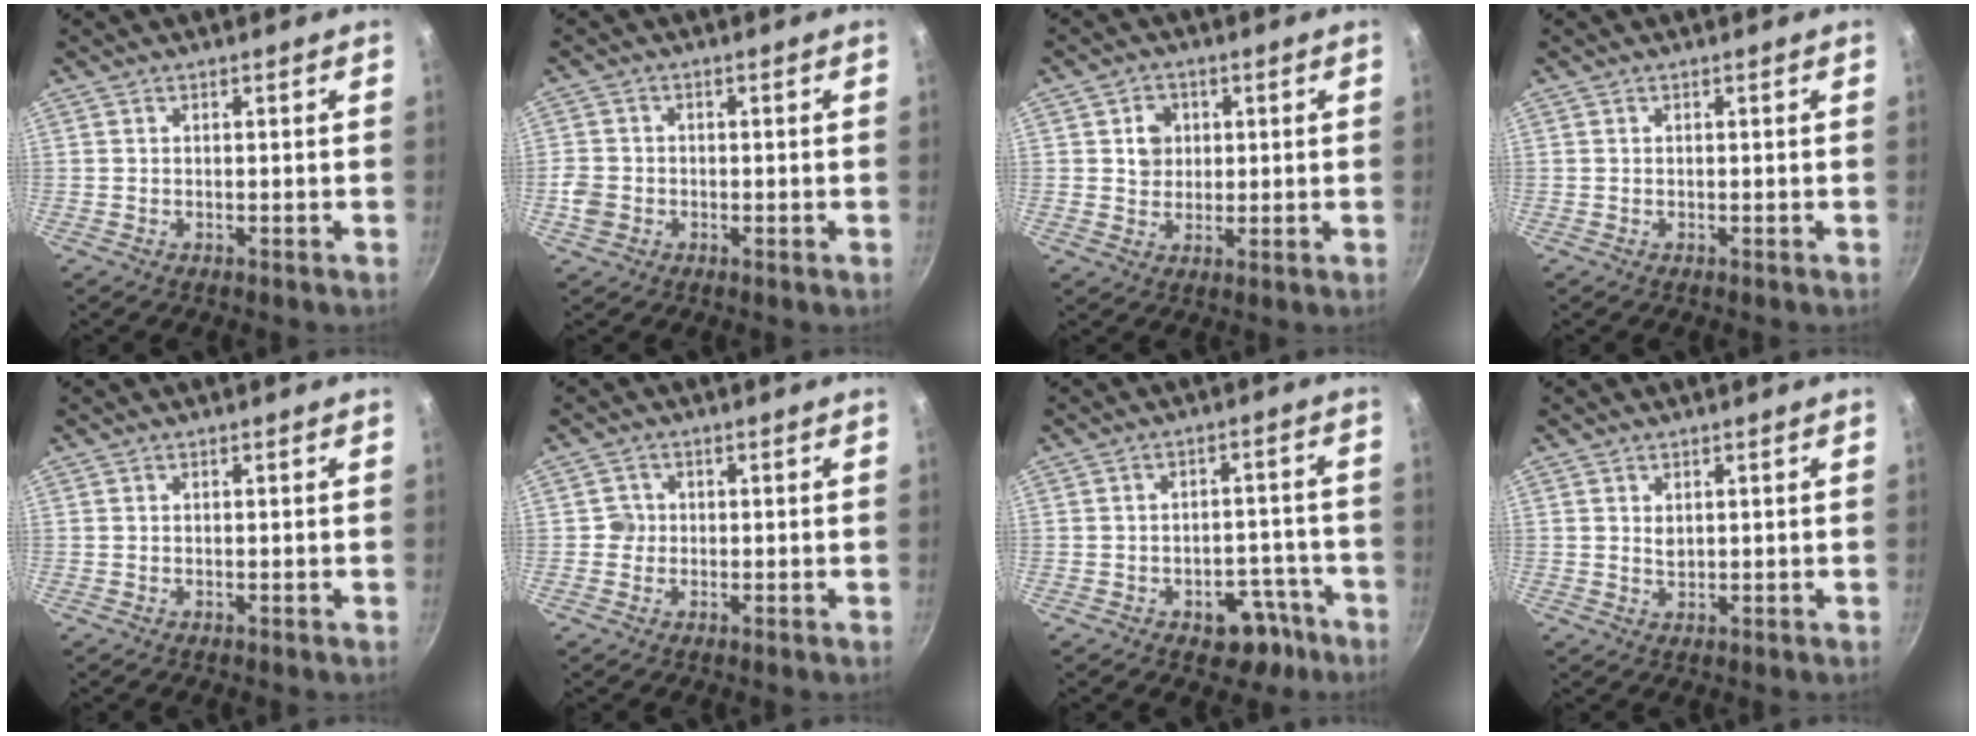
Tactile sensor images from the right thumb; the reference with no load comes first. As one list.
[{"total": 3.5, "force": [-0.9, 3.0, 1.7], "torque": [-0.028, 0.008, -0.018]}, {"total": 5.0, "force": [1.4, 4.3, 2.2], "torque": [-0.009, -0.002, 0.022]}, {"total": 0.0}, {"total": 0.0}, {"total": 2.1, "force": [-0.1, 2.1, 0.4], "torque": [0.007, 0.007, -0.006]}, {"total": 7.7, "force": [-4.5, 4.9, 3.9], "torque": [-0.022, 0.045, -0.055]}, {"total": 1.6, "force": [0.6, 1.0, 1.0], "torque": [-0.013, -0.007, 0.015]}]